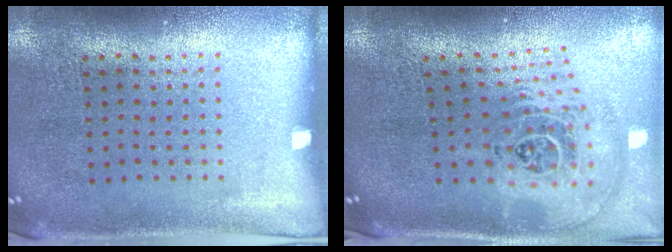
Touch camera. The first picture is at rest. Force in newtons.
{"total": 2.7, "press": 1.8, "slide": 2.0}